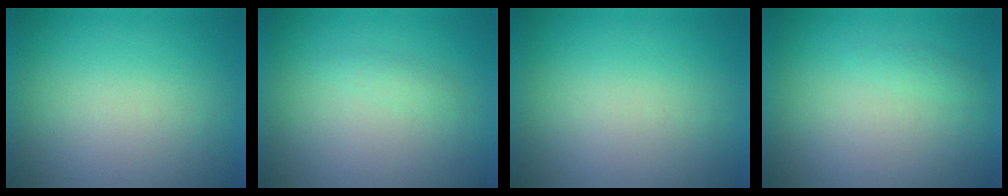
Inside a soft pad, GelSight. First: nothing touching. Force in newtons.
{"total": 1.3}
{"total": 0.0}
{"total": 1.2}